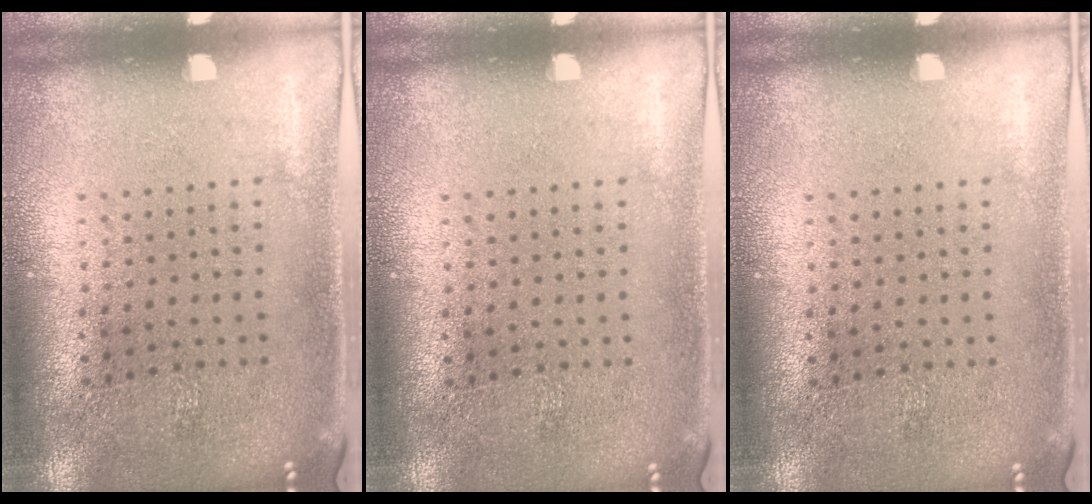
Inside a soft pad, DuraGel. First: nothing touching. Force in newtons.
{"total": 0.0}
{"total": 0.0}